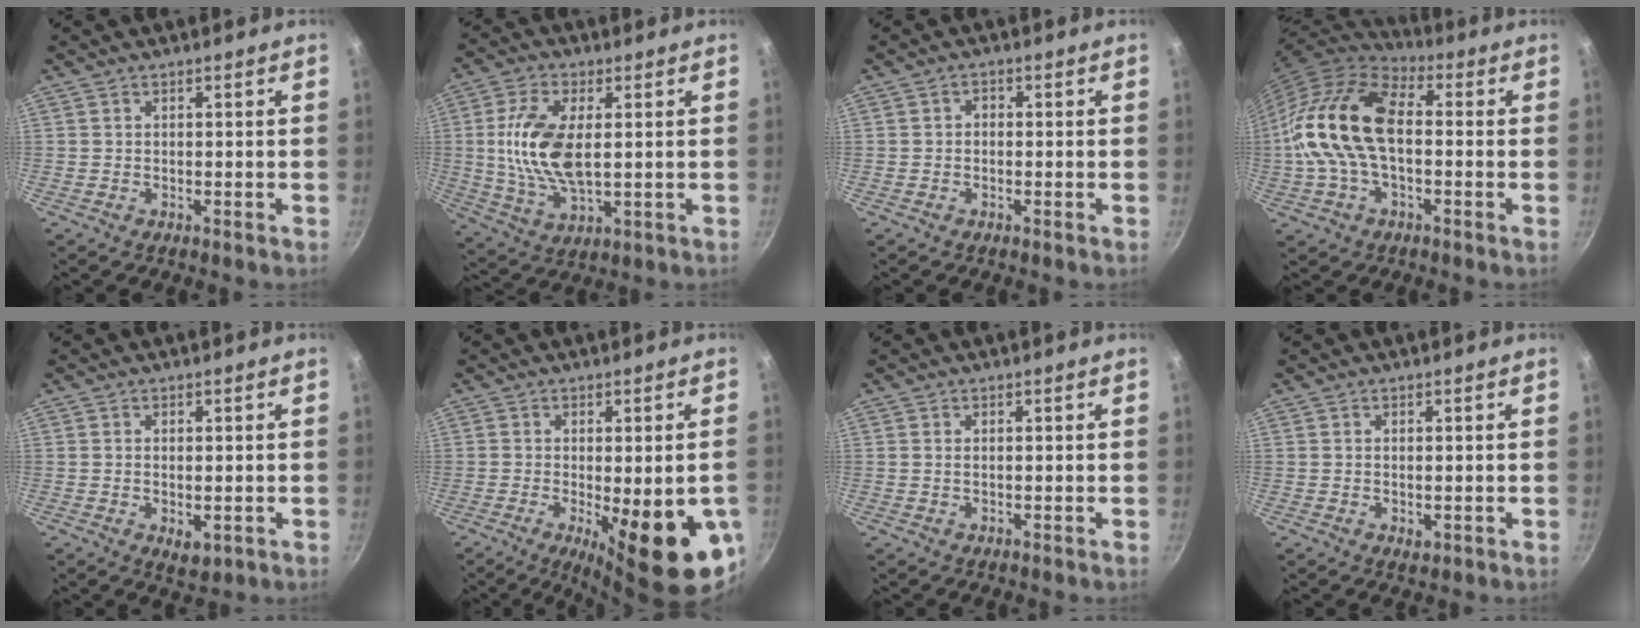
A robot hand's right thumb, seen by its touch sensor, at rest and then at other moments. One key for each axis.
{"total": 13.2, "fx": 1.5, "fy": 6.6, "fz": 11.4, "tx": -0.221, "ty": -0.002, "tz": 0.030}
{"total": 1.4, "fx": -0.2, "fy": 1.1, "fz": 0.7, "tx": -0.012, "ty": 0.007, "tz": -0.006}
{"total": 17.6, "fx": -0.5, "fy": 10.1, "fz": 14.4, "tx": -0.267, "ty": 0.032, "tz": -0.026}
{"total": 3.7, "fx": -0.7, "fy": 2.1, "fz": 3.0, "tx": -0.046, "ty": -0.013, "tz": -0.008}
{"total": 17.8, "fx": -5.0, "fy": 5.4, "fz": 16.2, "tx": -0.190, "ty": -0.014, "tz": -0.053}
{"total": 0.8, "fx": 0.2, "fy": 0.5, "fz": 0.6, "tx": -0.011, "ty": 0.001, "tz": 0.002}
{"total": 1.6, "fx": -0.2, "fy": 0.9, "fz": 1.2, "tx": -0.018, "ty": -0.003, "tz": -0.002}